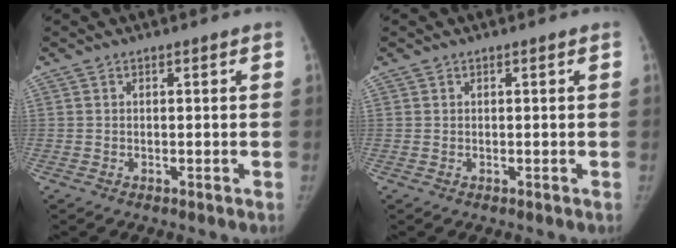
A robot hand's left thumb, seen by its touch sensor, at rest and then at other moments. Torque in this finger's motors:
{"motor_torque": [-0.02, -0.11, -0.03, 0.60, -0.02]}